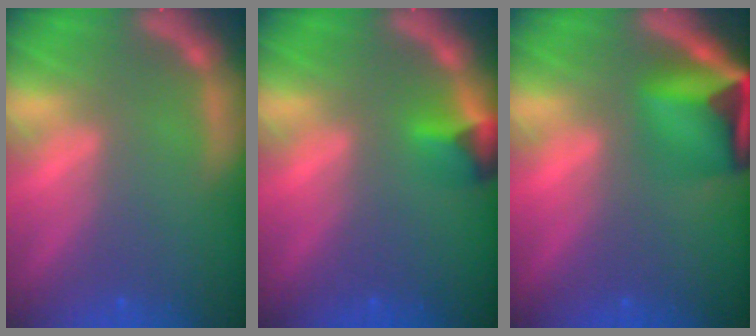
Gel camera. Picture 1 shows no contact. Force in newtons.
{"total": 2.4}
{"total": 8.1}